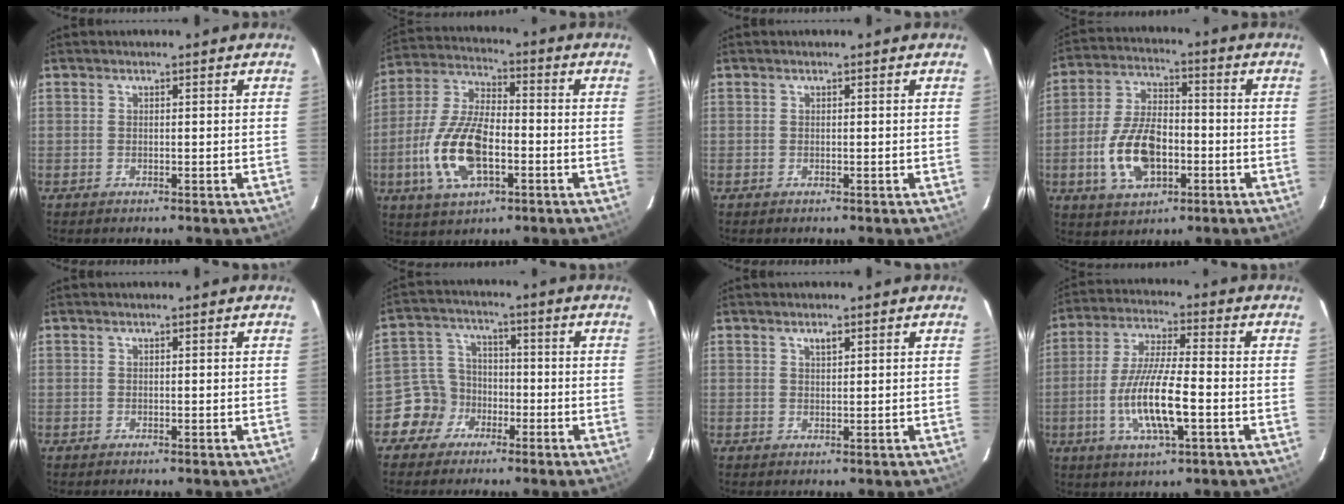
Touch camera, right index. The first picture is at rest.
{"total": 15.2, "force": [-4.5, 6.9, 12.8], "torque": [-0.278, -0.001, -0.083]}
{"total": 0.0}
{"total": 13.5, "force": [-3.9, 7.6, 10.5], "torque": [-0.215, 0.009, -0.063]}
{"total": 0.0}
{"total": 7.1, "force": [-3.8, 5.9, 0.6], "torque": [-0.022, 0.033, -0.074]}
{"total": 1.4, "force": [0.9, 0.5, 0.9], "torque": [-0.015, 0.004, 0.015]}
{"total": 13.1, "force": [-3.6, 2.5, 12.3], "torque": [-0.246, -0.008, -0.067]}